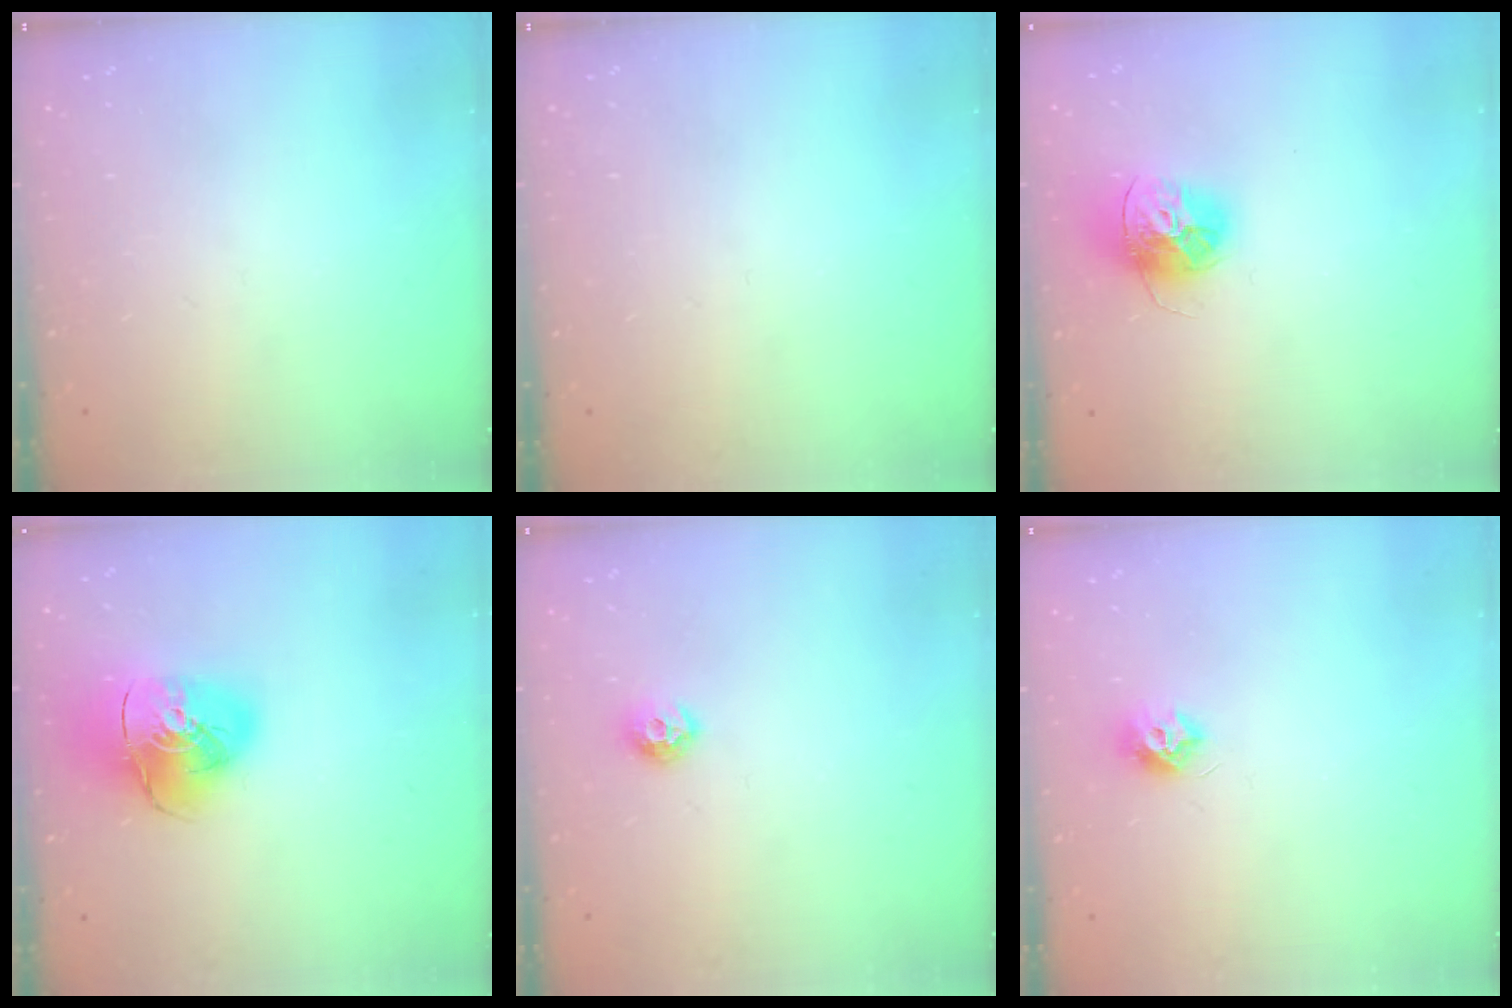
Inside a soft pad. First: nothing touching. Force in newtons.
{"total": 0.0}
{"total": 15.0, "press": 14.9, "slide": 1.3}
{"total": 16.0, "press": 15.8, "slide": 2.1}
{"total": 7.5, "press": 7.4, "slide": 0.7}
{"total": 7.3, "press": 7.3, "slide": 0.3}